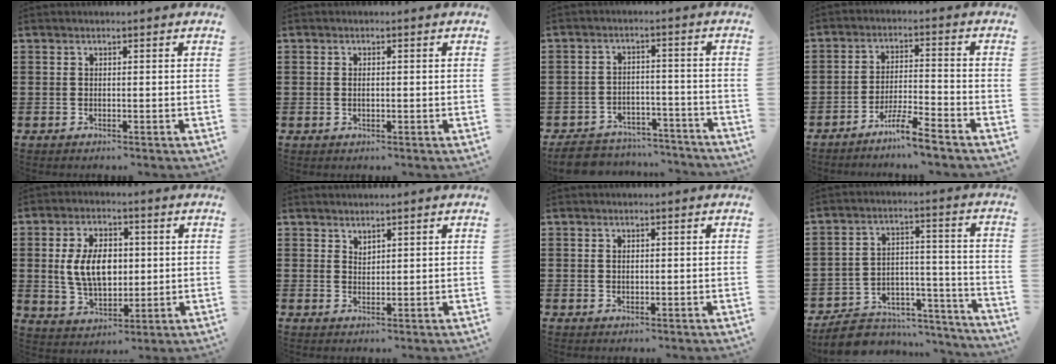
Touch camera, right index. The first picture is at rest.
{"total": 1.1, "force": [0.0, 0.5, 1.0], "torque": [-0.020, 0.003, -0.002]}
{"total": 6.1, "force": [-5.8, 1.6, 1.1], "torque": [-0.024, 0.016, -0.115]}
{"total": 5.6, "force": [-5.0, -0.3, 2.6], "torque": [-0.066, -0.011, -0.100]}
{"total": 8.8, "force": [0.9, 5.4, 6.8], "torque": [-0.151, 0.008, 0.010]}
{"total": 1.4, "force": [1.4, 0.3, -0.1], "torque": [0.001, 0.001, 0.027]}
{"total": 0.8, "force": [0.2, 0.5, 0.6], "torque": [-0.014, 0.003, 0.004]}
{"total": 6.9, "force": [-6.1, 2.9, 1.4], "torque": [-0.025, 0.019, -0.117]}